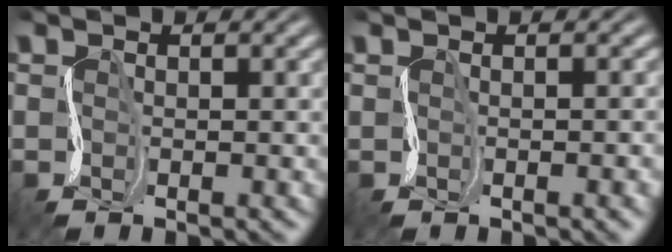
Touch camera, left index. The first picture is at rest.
{"total": 3.0, "force": [0.1, 1.5, 2.6], "torque": [-0.015, 0.010, 0.003]}